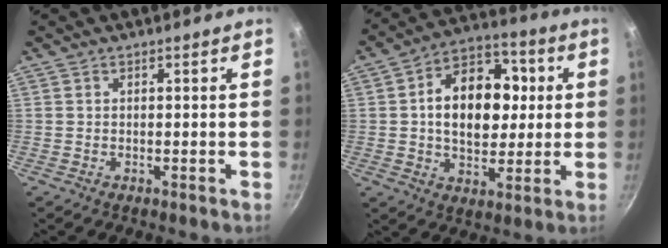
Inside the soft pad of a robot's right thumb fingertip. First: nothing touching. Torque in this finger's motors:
{"motor_torque": [-0.09, 0.59, 0.23, 0.25, 0.13]}